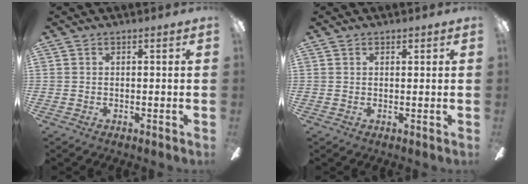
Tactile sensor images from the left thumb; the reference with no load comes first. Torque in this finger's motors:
{"motor_torque": [0.08, -0.03, -0.10, -0.05, -0.03]}